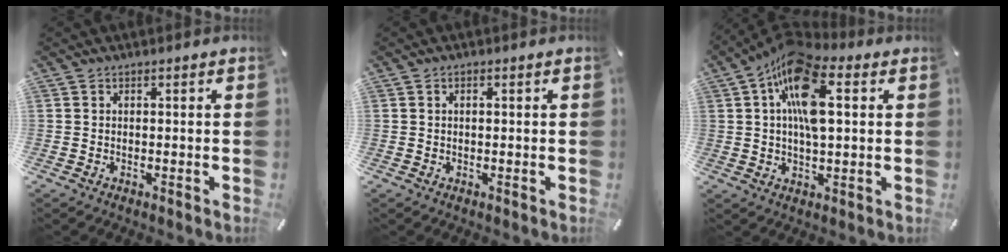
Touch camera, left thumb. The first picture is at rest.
{"total": 0.8, "force": [0.1, 0.4, 0.7], "torque": [-0.013, 0.002, 0.001]}
{"total": 14.8, "force": [3.7, 7.2, 12.4], "torque": [-0.228, -0.002, 0.062]}